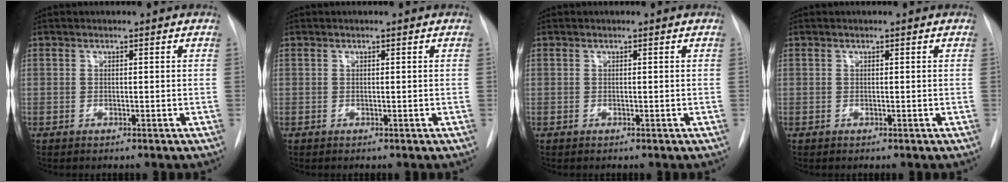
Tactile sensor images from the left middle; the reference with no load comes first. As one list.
[{"total": 0.0}, {"total": 0.0}, {"total": 0.0}]